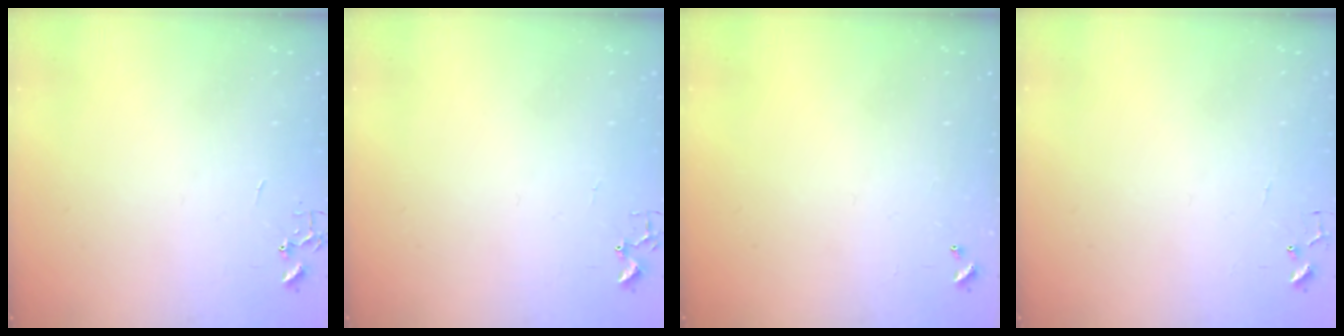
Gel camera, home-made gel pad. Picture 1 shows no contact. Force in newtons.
{"total": 3.0, "press": 2.9, "slide": 0.4}
{"total": 0.0}
{"total": 4.9, "press": 4.8, "slide": 0.4}